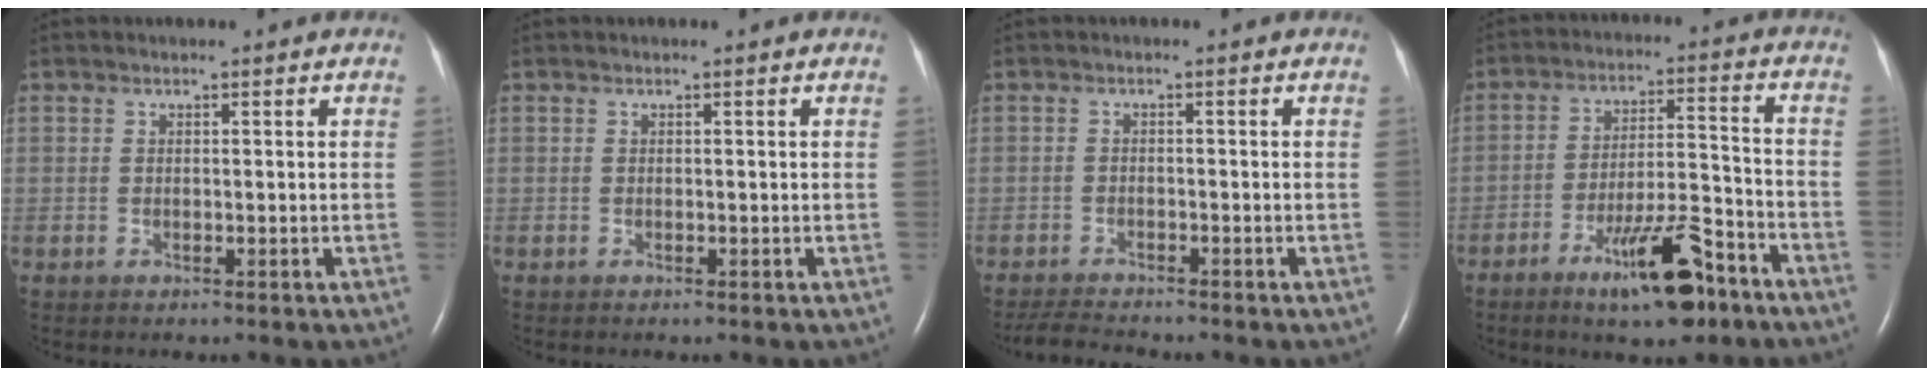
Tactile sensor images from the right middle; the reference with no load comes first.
{"total": 0.0}
{"total": 3.8, "force": [-3.7, -0.1, 1.0], "torque": [-0.022, -0.020, -0.063]}
{"total": 11.6, "force": [-7.5, 2.3, 8.5], "torque": [-0.141, -0.001, -0.122]}